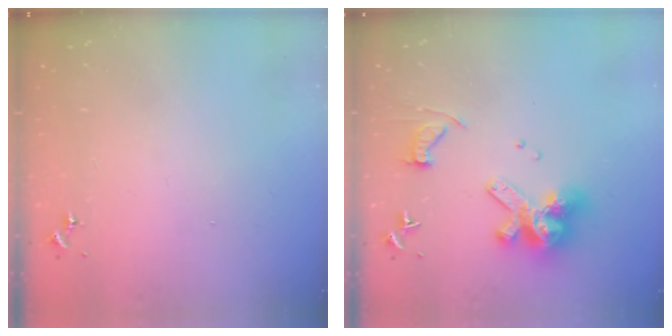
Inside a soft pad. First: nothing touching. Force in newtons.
{"total": 13.8, "press": 13.7, "slide": 1.3}